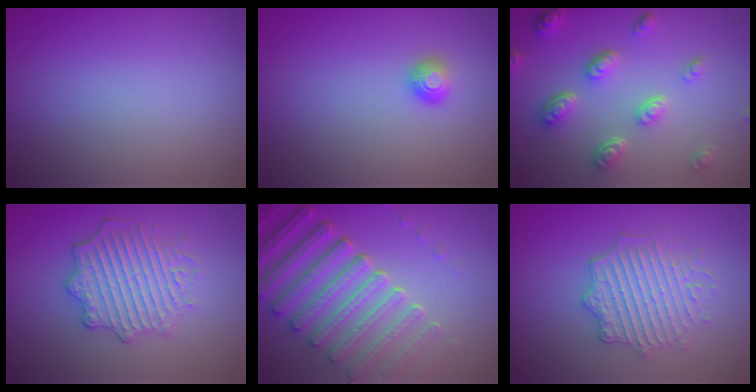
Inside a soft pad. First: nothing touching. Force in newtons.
{"total": 1.2, "press": 1.1, "slide": 0.4}
{"total": 4.7, "press": 3.6, "slide": 3.0}
{"total": 4.5, "press": 4.0, "slide": 2.0}
{"total": 7.1, "press": 5.4, "slide": 4.5}
{"total": 3.9, "press": 3.5, "slide": 1.6}